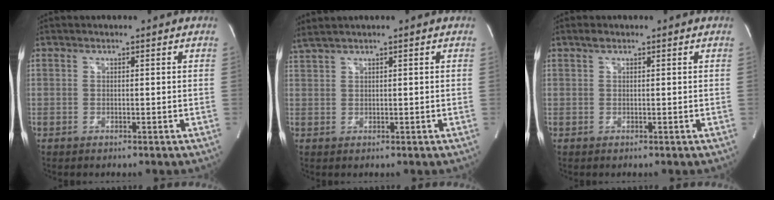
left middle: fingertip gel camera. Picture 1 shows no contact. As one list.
[{"total": 3.4, "force": [2.8, -0.6, 1.8], "torque": [-0.045, 0.024, 0.060]}, {"total": 0.8, "force": [0.6, 0.1, 0.5], "torque": [-0.017, 0.007, 0.013]}]